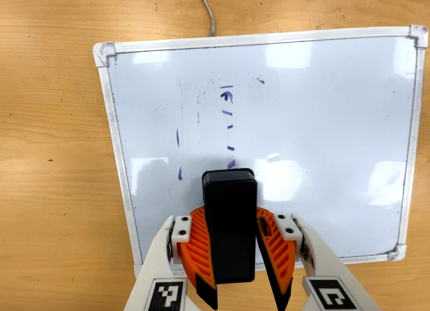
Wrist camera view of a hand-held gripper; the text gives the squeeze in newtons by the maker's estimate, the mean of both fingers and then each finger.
{"total": 9.3, "left": 9.5, "right": 9.2}